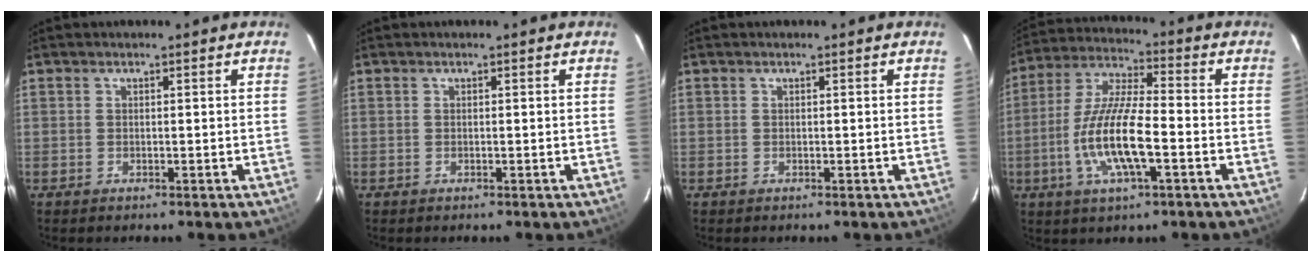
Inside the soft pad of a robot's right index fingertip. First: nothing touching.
{"total": 0.0}
{"total": 0.0}
{"total": 13.5, "force": [-4.1, 3.2, 12.5], "torque": [-0.260, -0.006, -0.080]}